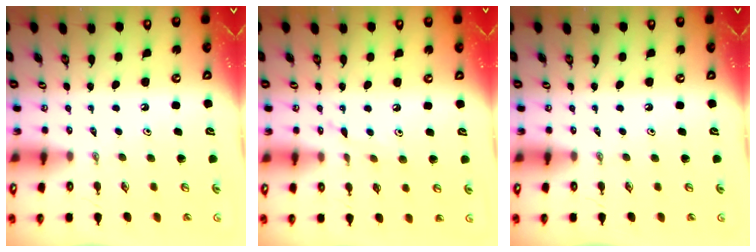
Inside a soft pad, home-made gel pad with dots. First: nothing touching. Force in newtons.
{"total": 6.5, "press": 6.5, "slide": 0.4}
{"total": 0.0}